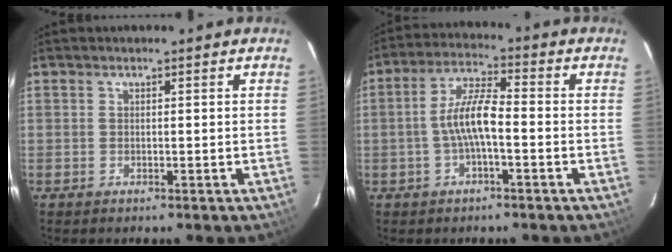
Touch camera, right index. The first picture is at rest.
{"total": 7.3, "force": [-1.8, 1.7, 6.9], "torque": [-0.144, 0.013, -0.033]}